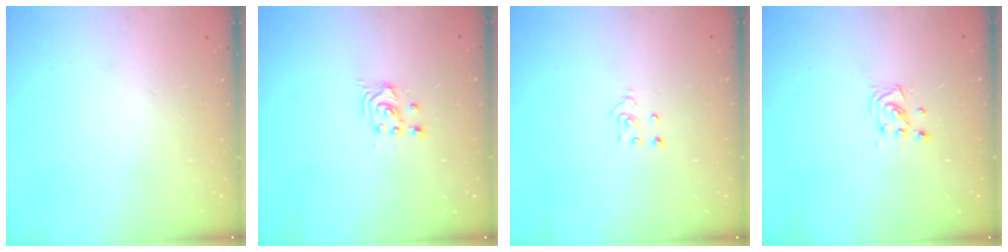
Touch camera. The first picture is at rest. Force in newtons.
{"total": 2.4, "press": 2.3, "slide": 0.2}
{"total": 2.8, "press": 2.8, "slide": 0.3}
{"total": 2.9, "press": 2.9, "slide": 0.3}